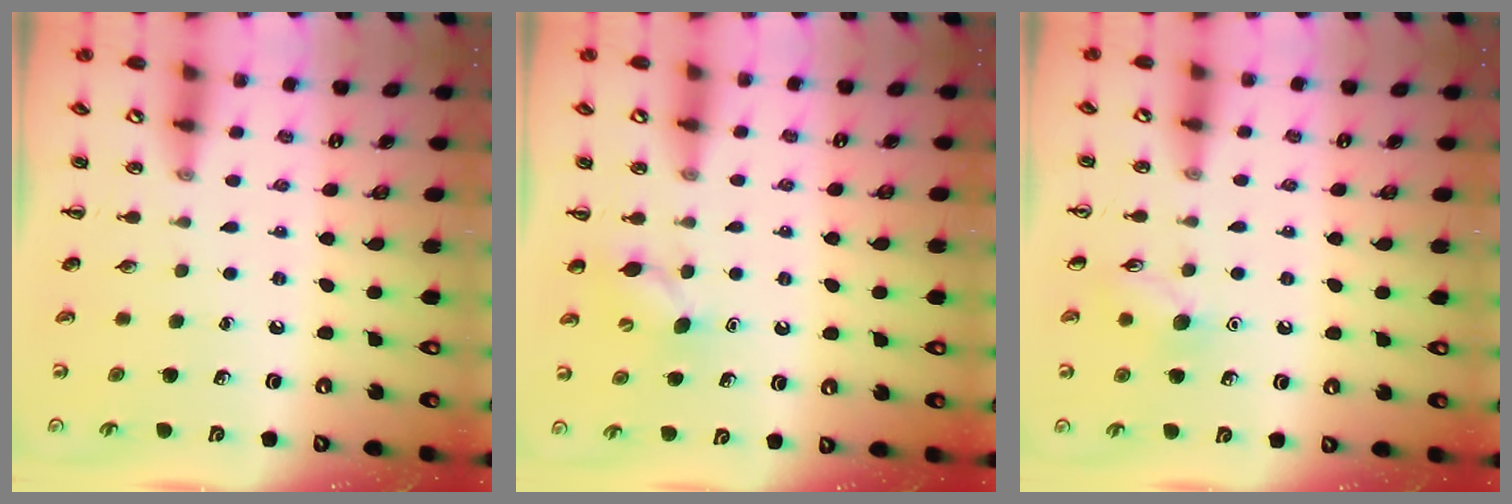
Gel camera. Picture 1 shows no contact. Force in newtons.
{"total": 4.9, "press": 4.7, "slide": 1.3}
{"total": 7.5, "press": 7.4, "slide": 1.0}